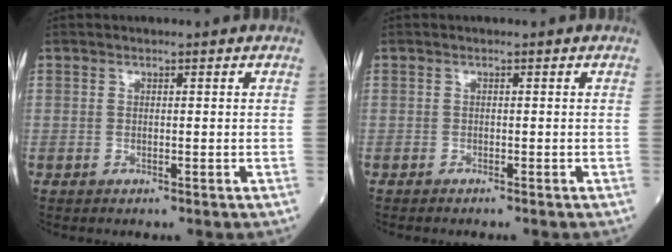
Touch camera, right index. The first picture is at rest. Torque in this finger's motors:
{"motor_torque": [0.04, 0.09, 0.01, -0.01]}